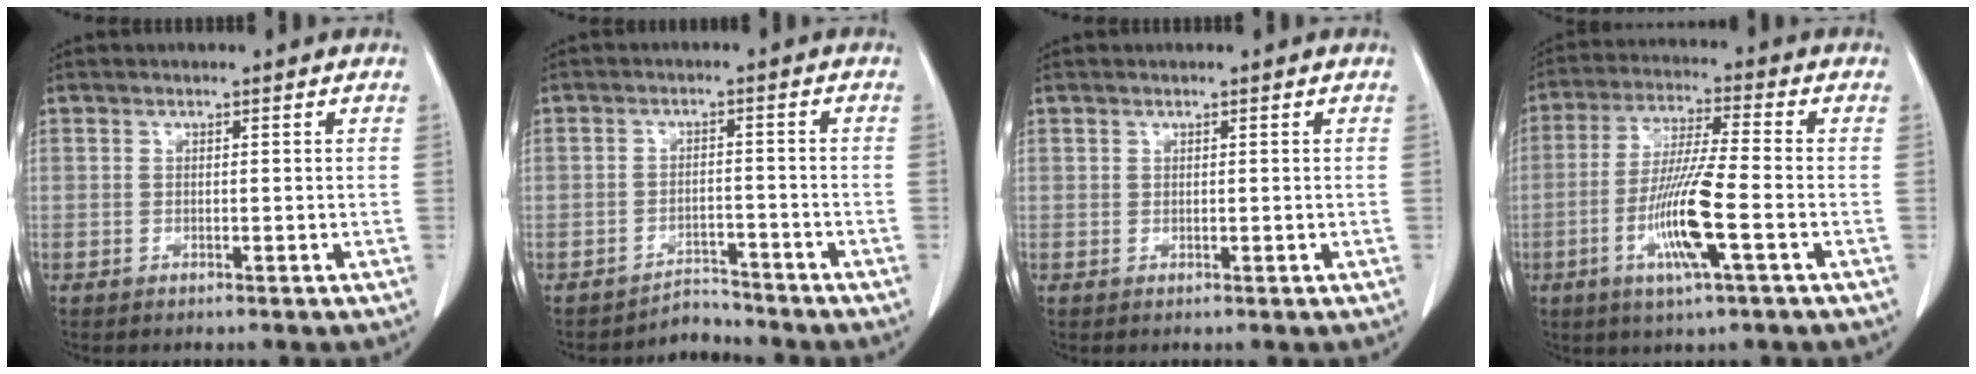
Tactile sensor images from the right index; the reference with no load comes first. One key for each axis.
{"total": 3.4, "fx": -3.1, "fy": 0.5, "fz": -1.2, "tx": 0.023, "ty": 0.005, "tz": -0.047}
{"total": 0.0}
{"total": 10.8, "fx": -3.5, "fy": 0.0, "fz": 10.3, "tx": -0.204, "ty": -0.013, "tz": -0.070}